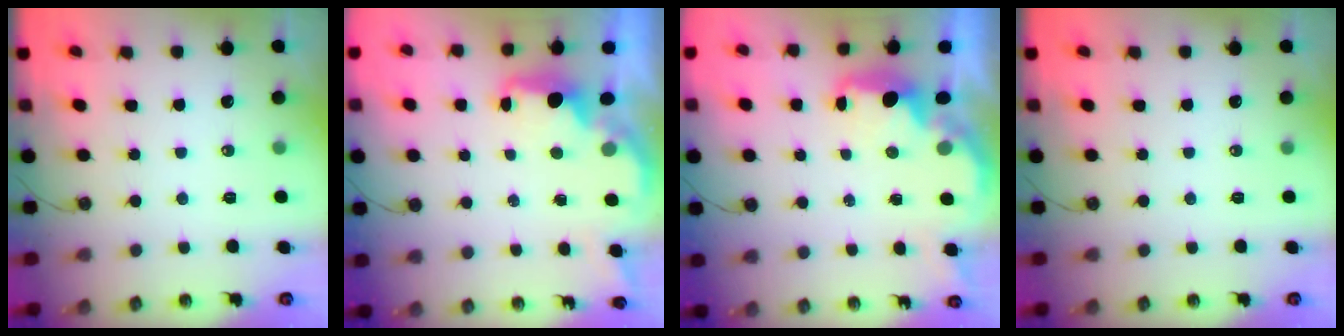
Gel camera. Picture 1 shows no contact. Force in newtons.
{"total": 2.0, "press": 2.0, "slide": 0.6}
{"total": 2.8, "press": 2.8, "slide": 0.5}
{"total": 0.0}